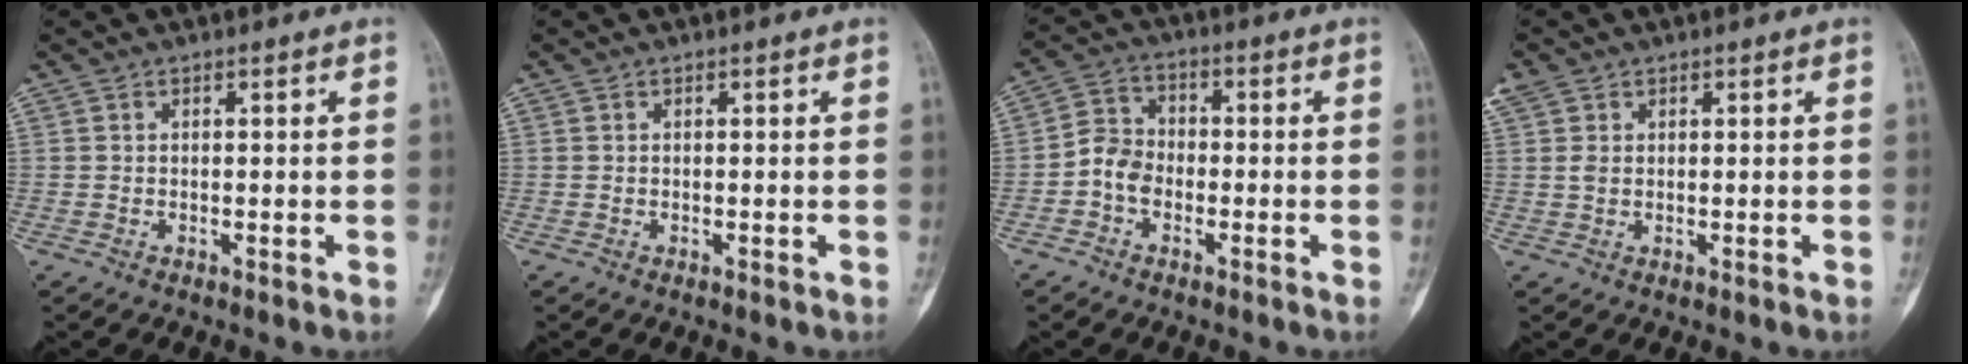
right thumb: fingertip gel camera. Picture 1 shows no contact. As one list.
[{"total": 0.0}, {"total": 5.6, "force": [-2.0, 4.4, 3.0], "torque": [-0.036, 0.021, -0.051]}, {"total": 3.9, "force": [1.7, 2.9, 2.0], "torque": [-0.053, 0.011, 0.044]}]